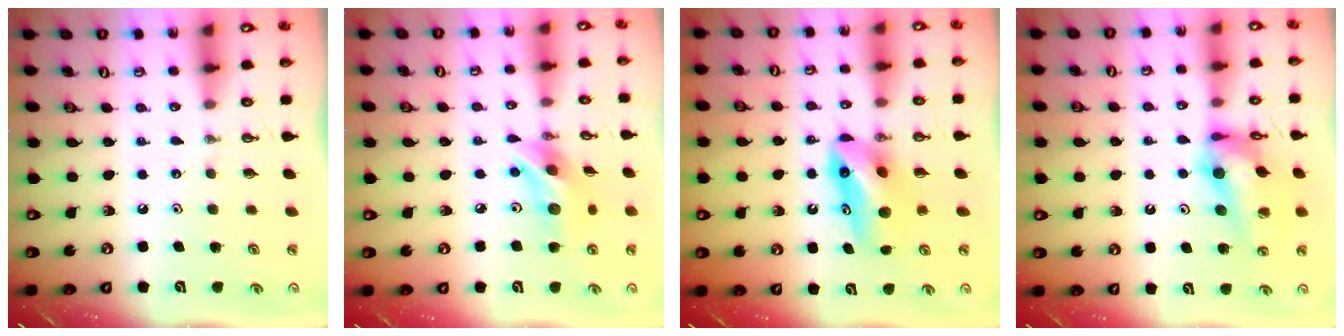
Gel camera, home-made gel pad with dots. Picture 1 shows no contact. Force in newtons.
{"total": 12.9, "press": 12.8, "slide": 1.0}
{"total": 9.8, "press": 8.8, "slide": 4.2}
{"total": 14.3, "press": 14.3, "slide": 1.1}